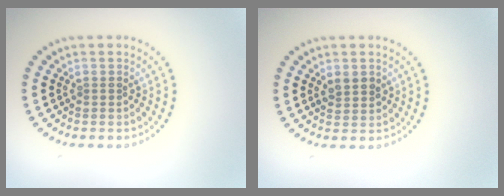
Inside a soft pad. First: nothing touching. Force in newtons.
{"total": 1.7, "press": 1.6, "slide": 0.3}